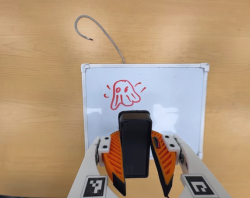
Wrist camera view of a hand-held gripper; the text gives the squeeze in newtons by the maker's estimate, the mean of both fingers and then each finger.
{"total": 7.8, "left": 6.4, "right": 9.1}